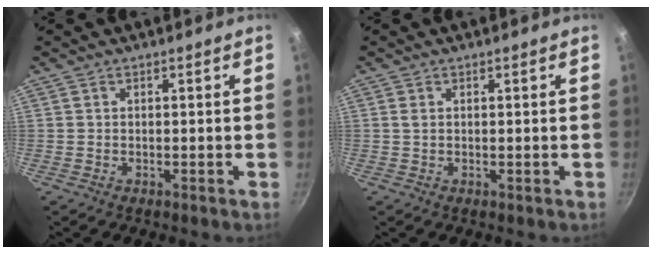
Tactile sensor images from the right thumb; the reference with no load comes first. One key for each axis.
{"total": 0.9, "fx": 0.3, "fy": 0.4, "fz": 0.7, "tx": -0.014, "ty": 0.000, "tz": 0.004}